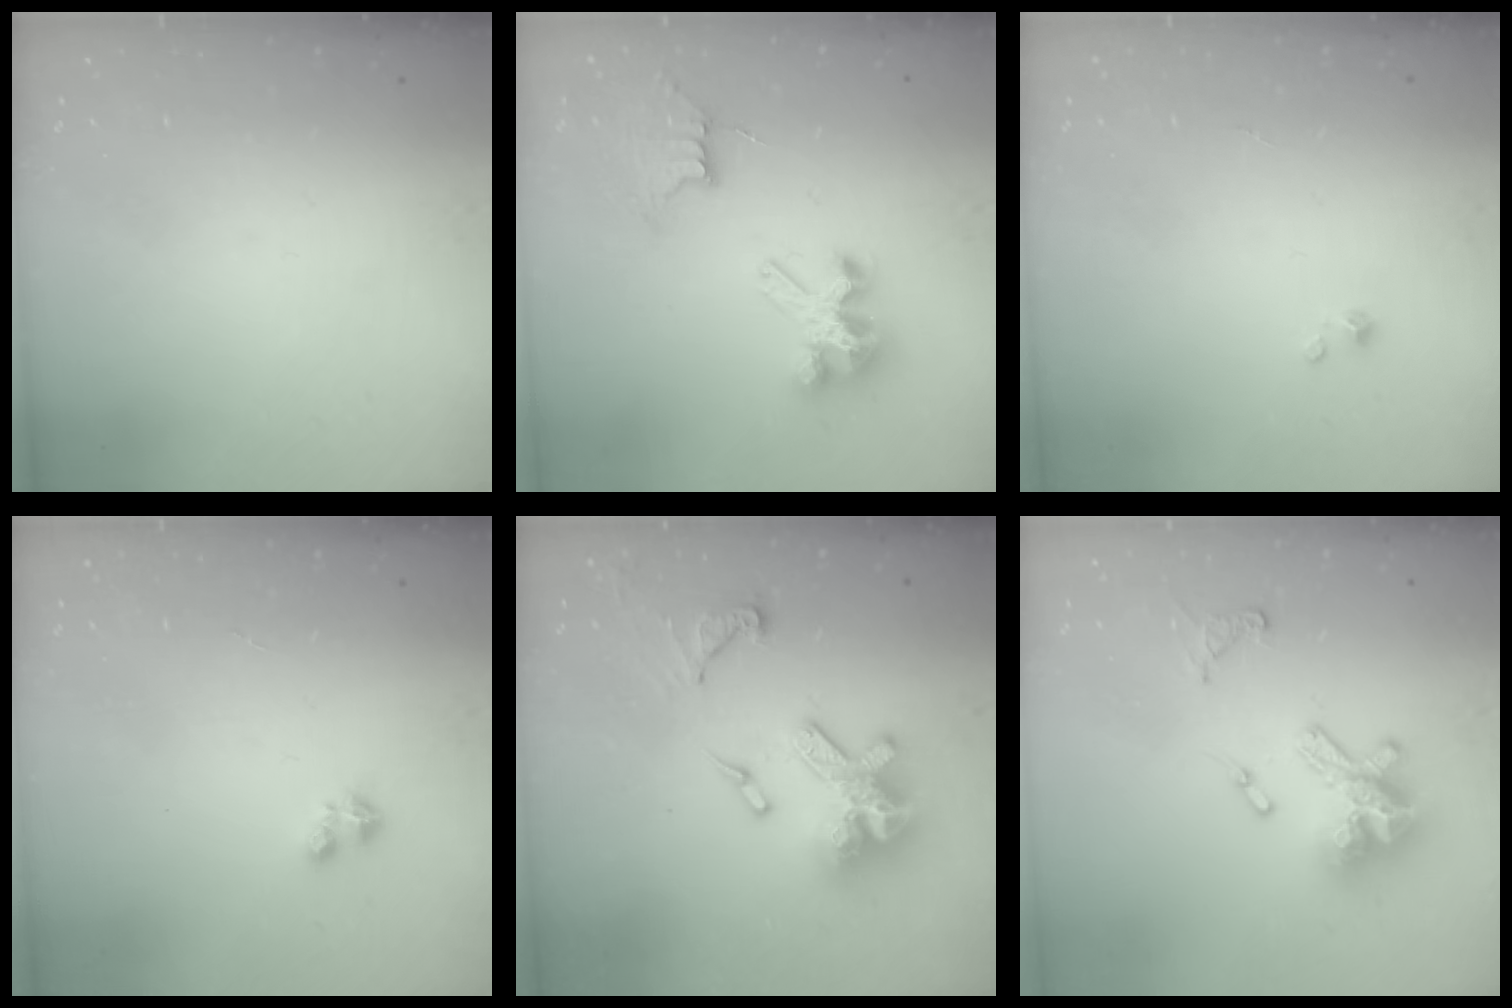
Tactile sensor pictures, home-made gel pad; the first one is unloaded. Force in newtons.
{"total": 7.8, "press": 7.8, "slide": 0.6}
{"total": 0.7, "press": 0.7, "slide": 0.1}
{"total": 1.8, "press": 1.8, "slide": 0.4}
{"total": 17.8, "press": 17.7, "slide": 1.7}
{"total": 15.9, "press": 15.9, "slide": 1.7}